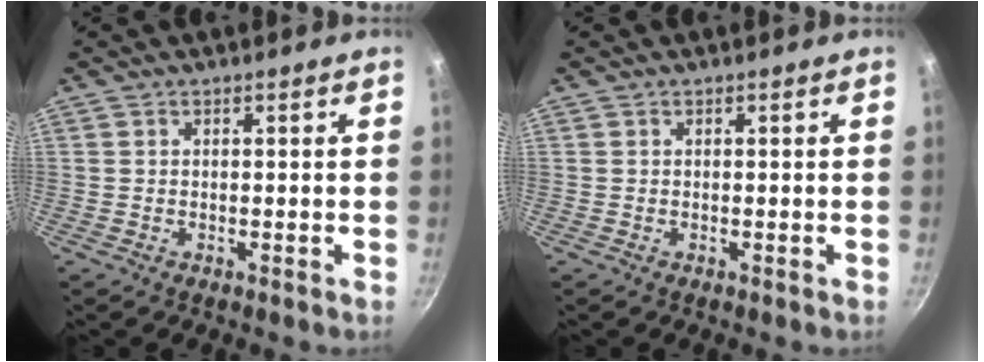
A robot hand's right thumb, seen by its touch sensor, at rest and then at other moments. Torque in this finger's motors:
{"motor_torque": [0.00, 0.00, 0.00, 0.00, 0.00]}